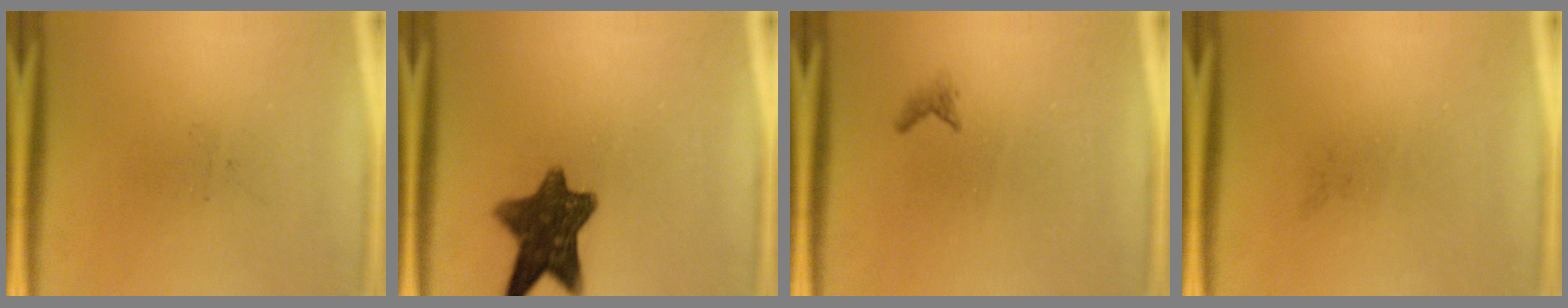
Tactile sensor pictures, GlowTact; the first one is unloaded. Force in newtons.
{"total": 10.3}
{"total": 0.7}
{"total": 0.0}